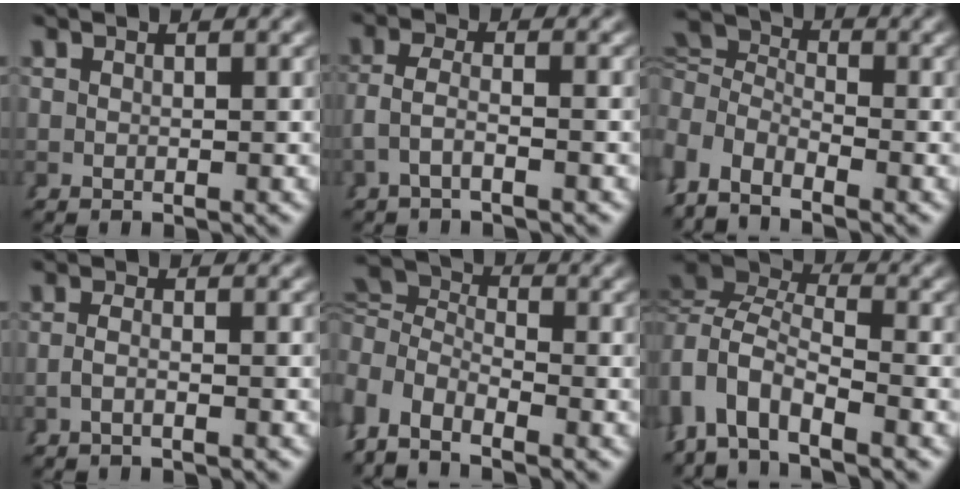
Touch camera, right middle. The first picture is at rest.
{"total": 2.5, "force": [-1.2, 0.7, 2.0], "torque": [-0.057, -0.011, -0.017]}
{"total": 6.0, "force": [0.7, 5.0, 3.2], "torque": [-0.079, -0.010, 0.004]}
{"total": 1.6, "force": [-1.1, -0.7, 0.9], "torque": [-0.027, -0.004, -0.019]}
{"total": 6.8, "force": [0.7, 5.7, 3.6], "torque": [-0.088, -0.009, 0.003]}
{"total": 7.2, "force": [0.2, 5.4, 4.7], "torque": [-0.114, -0.012, -0.008]}